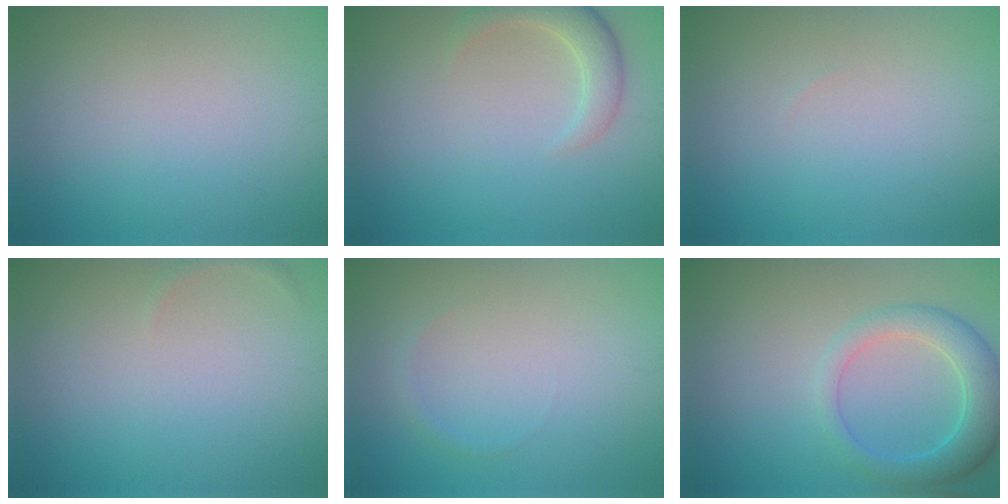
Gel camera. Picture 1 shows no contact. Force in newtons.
{"total": 3.2, "press": 3.2, "slide": 0.3}
{"total": 0.0}
{"total": 0.6, "press": 0.6, "slide": 0.1}
{"total": 0.7, "press": 0.7, "slide": 0.1}
{"total": 4.4, "press": 4.4, "slide": 0.3}